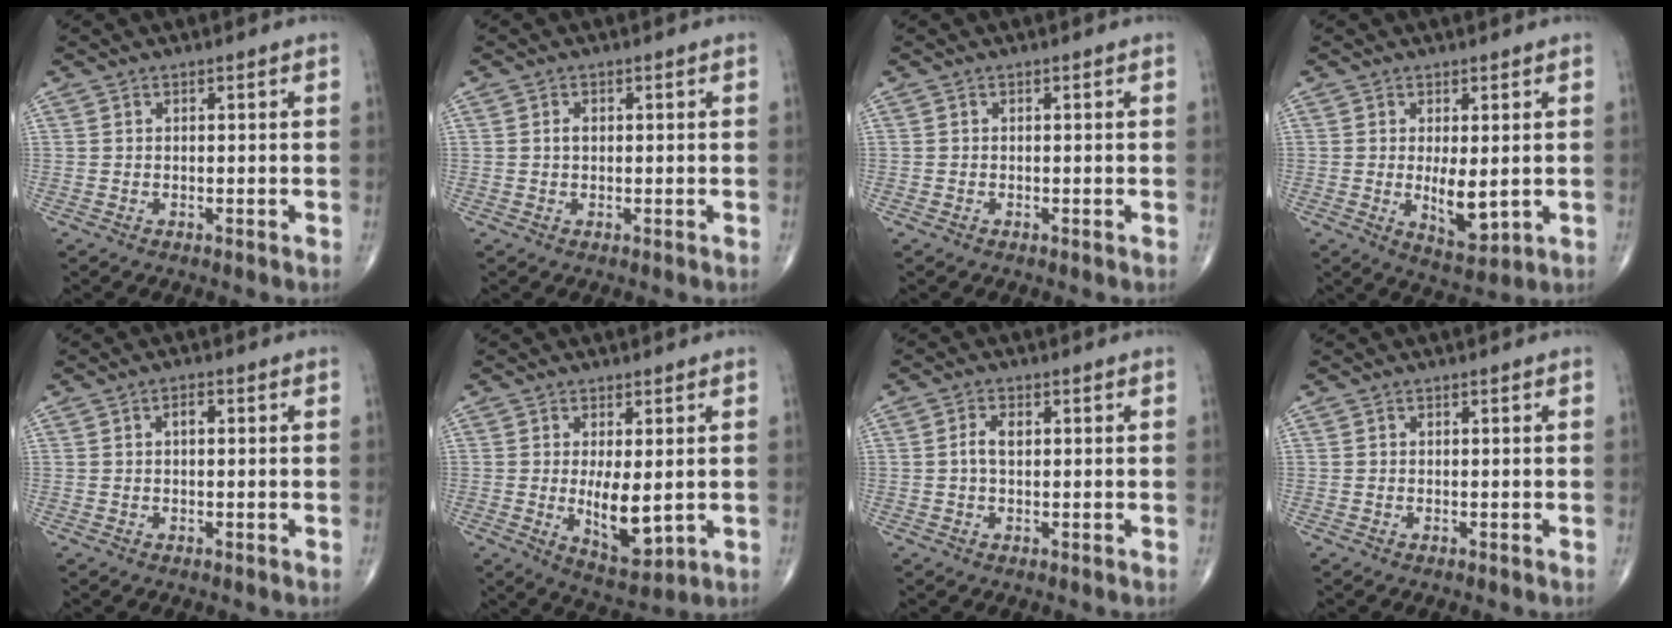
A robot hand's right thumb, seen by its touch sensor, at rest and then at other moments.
{"total": 1.2, "force": [0.1, 0.8, 0.9], "torque": [-0.013, 0.003, 0.001]}
{"total": 0.0}
{"total": 6.5, "force": [-0.2, 2.7, 5.8], "torque": [-0.083, -0.018, 0.008]}
{"total": 1.8, "force": [0.3, 0.9, 1.5], "torque": [-0.025, 0.004, 0.003]}
{"total": 9.9, "force": [-0.4, 4.1, 9.0], "torque": [-0.136, -0.024, 0.010]}
{"total": 2.7, "force": [0.2, 1.5, 2.2], "torque": [-0.046, 0.007, 0.002]}
{"total": 0.0}